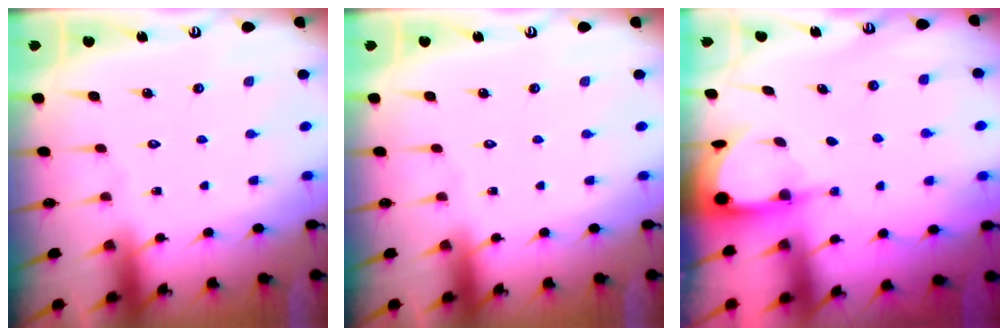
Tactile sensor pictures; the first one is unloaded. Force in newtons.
{"total": 0.0}
{"total": 3.9, "press": 3.9, "slide": 0.3}